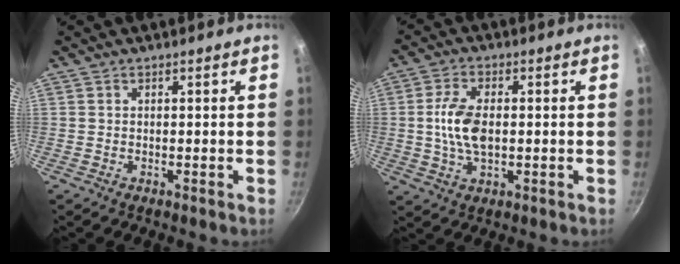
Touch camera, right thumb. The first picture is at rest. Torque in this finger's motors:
{"motor_torque": [0.57, 0.82, 1.02, -0.17, 0.37]}